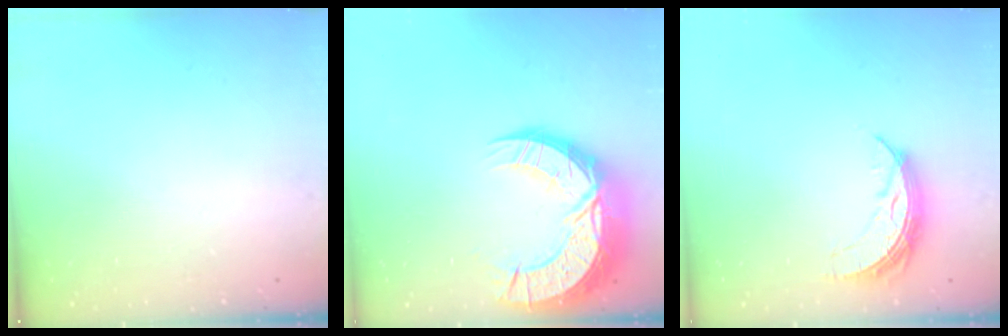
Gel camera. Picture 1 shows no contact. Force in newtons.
{"total": 24.0, "press": 23.9, "slide": 1.9}
{"total": 7.2, "press": 7.2, "slide": 0.3}